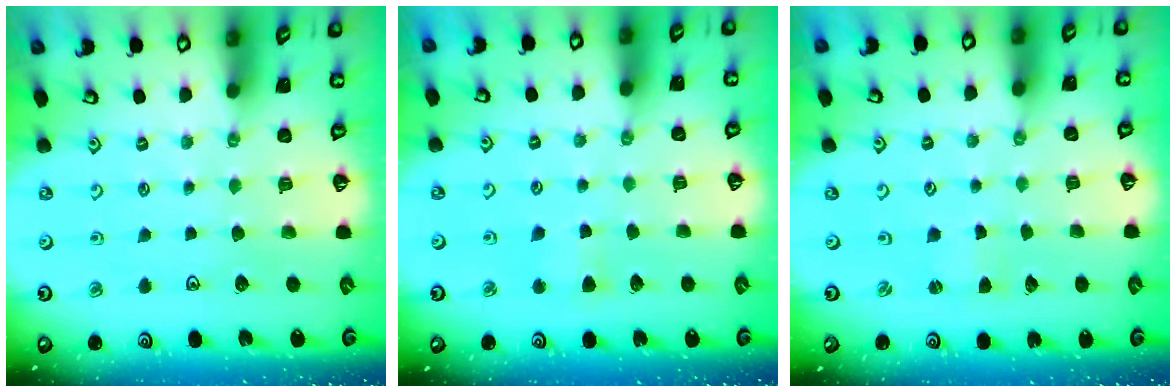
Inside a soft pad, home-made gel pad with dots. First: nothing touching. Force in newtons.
{"total": 2.8, "press": 2.8, "slide": 0.5}
{"total": 1.3, "press": 1.3, "slide": 0.2}